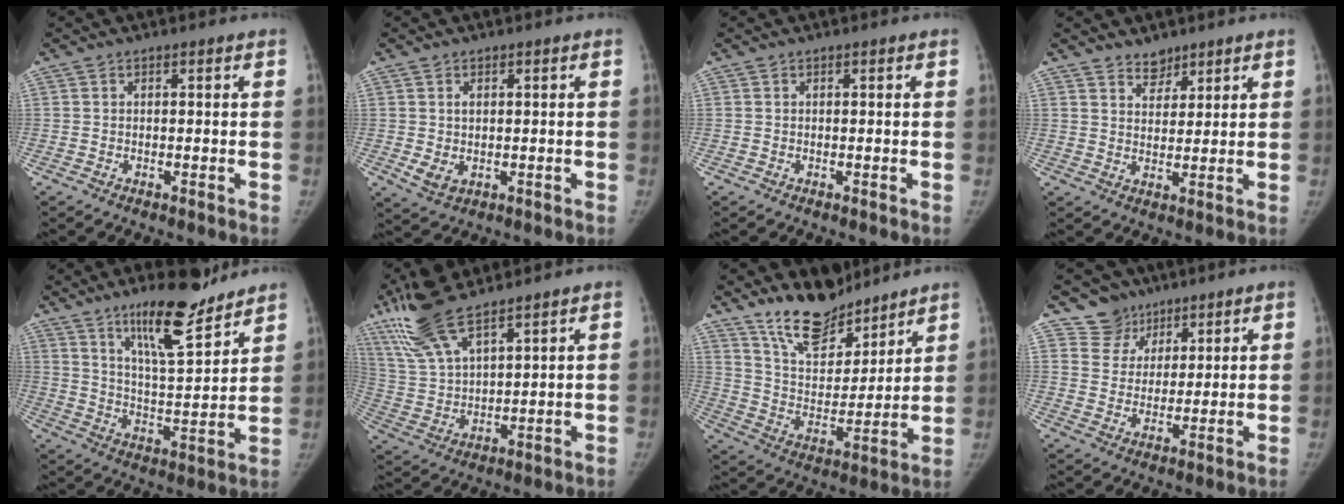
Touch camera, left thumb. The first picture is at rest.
{"total": 4.0, "force": [0.2, 2.8, 2.8], "torque": [-0.050, -0.006, 0.015]}
{"total": 0.0}
{"total": 3.9, "force": [3.2, 2.1, 0.8], "torque": [0.010, -0.025, 0.054]}
{"total": 14.7, "force": [10.8, 3.4, 9.4], "torque": [-0.130, -0.078, 0.181]}
{"total": 13.7, "force": [10.2, 3.8, 8.3], "torque": [-0.171, -0.030, 0.211]}
{"total": 14.5, "force": [11.9, 6.0, 5.7], "torque": [-0.059, -0.080, 0.217]}
{"total": 6.5, "force": [4.6, 4.6, -0.4], "torque": [0.042, -0.039, 0.082]}